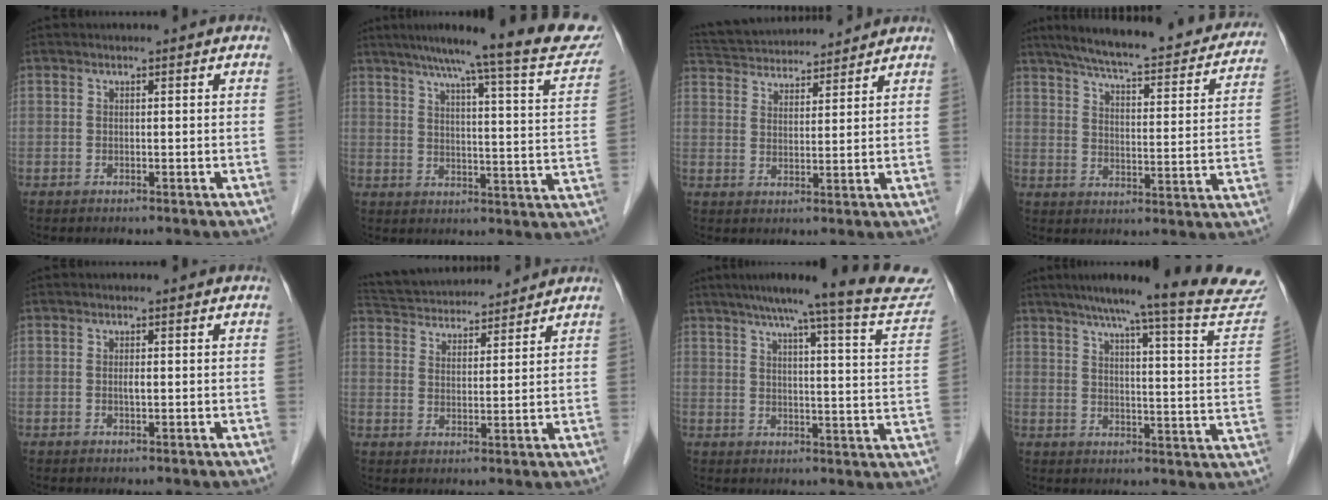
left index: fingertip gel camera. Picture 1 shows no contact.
{"total": 21.5, "force": [18.4, 0.5, 11.2], "torque": [-0.157, -0.024, 0.225]}
{"total": 13.8, "force": [13.0, 2.7, 3.9], "torque": [-0.078, 0.043, 0.211]}
{"total": 25.7, "force": [22.2, 4.4, 12.2], "torque": [-0.178, -0.015, 0.277]}
{"total": 0.9, "force": [0.0, 0.1, 0.8], "torque": [-0.015, -0.001, 0.000]}
{"total": 14.5, "force": [13.6, 2.9, 4.2], "torque": [-0.082, 0.042, 0.219]}
{"total": 18.3, "force": [16.3, 0.1, 8.3], "torque": [-0.111, -0.034, 0.190]}
{"total": 23.2, "force": [21.0, 0.1, 9.9], "torque": [-0.135, -0.063, 0.249]}